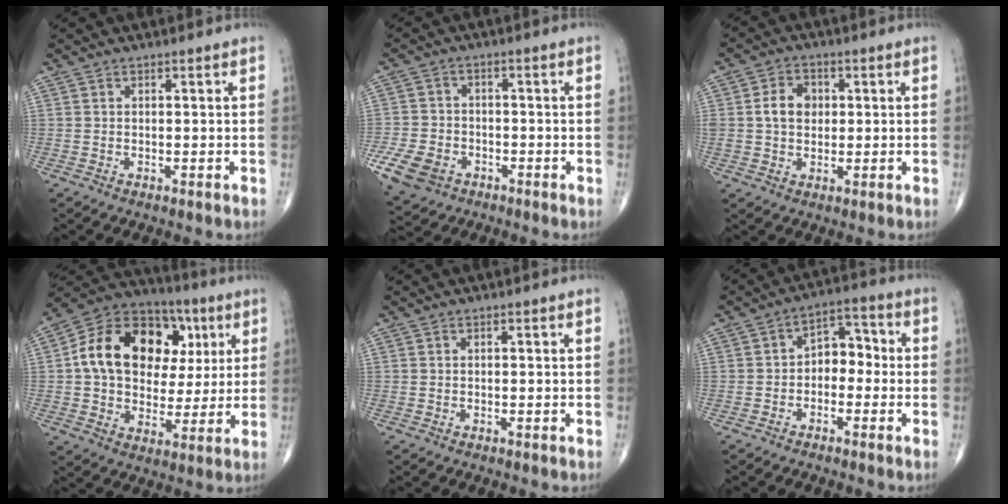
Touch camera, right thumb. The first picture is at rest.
{"total": 9.4, "force": [-4.5, 7.0, 4.5], "torque": [-0.095, 0.012, -0.076]}
{"total": 5.9, "force": [0.5, 4.7, 3.5], "torque": [-0.046, 0.009, 0.005]}
{"total": 20.1, "force": [4.1, 14.3, 13.6], "torque": [-0.200, 0.014, 0.066]}
{"total": 0.0}
{"total": 6.6, "force": [-1.0, 4.6, 4.6], "torque": [-0.038, 0.036, -0.033]}